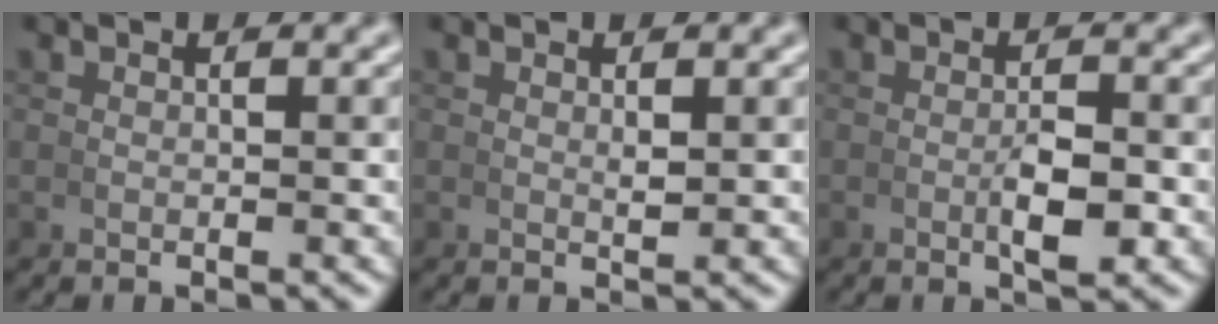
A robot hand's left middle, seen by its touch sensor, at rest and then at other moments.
{"total": 0.8, "force": [0.4, 0.2, 0.7], "torque": [-0.010, -0.002, 0.010]}
{"total": 2.6, "force": [-0.6, 0.8, 2.4], "torque": [-0.038, -0.001, -0.010]}